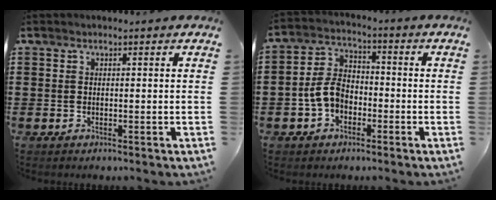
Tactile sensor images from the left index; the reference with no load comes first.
{"total": 5.8, "force": [-2.1, 4.0, 3.6], "torque": [-0.096, 0.007, -0.048]}